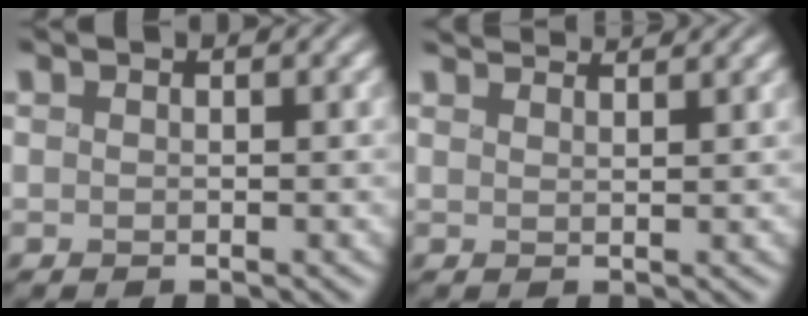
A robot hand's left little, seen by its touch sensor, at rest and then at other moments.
{"total": 3.9, "force": [3.6, 0.7, 1.4], "torque": [-0.013, 0.012, 0.036]}